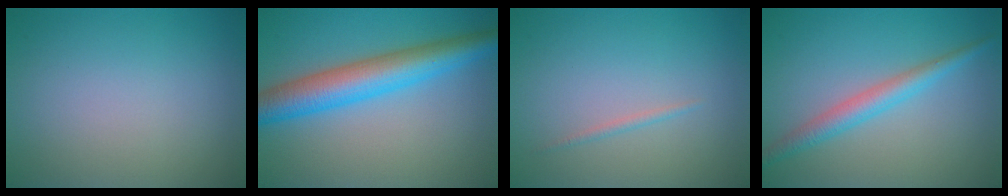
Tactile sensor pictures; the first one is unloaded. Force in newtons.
{"total": 7.0, "press": 6.9, "slide": 0.1}
{"total": 0.6, "press": 0.6, "slide": 0.0}
{"total": 2.9, "press": 2.9, "slide": 0.1}